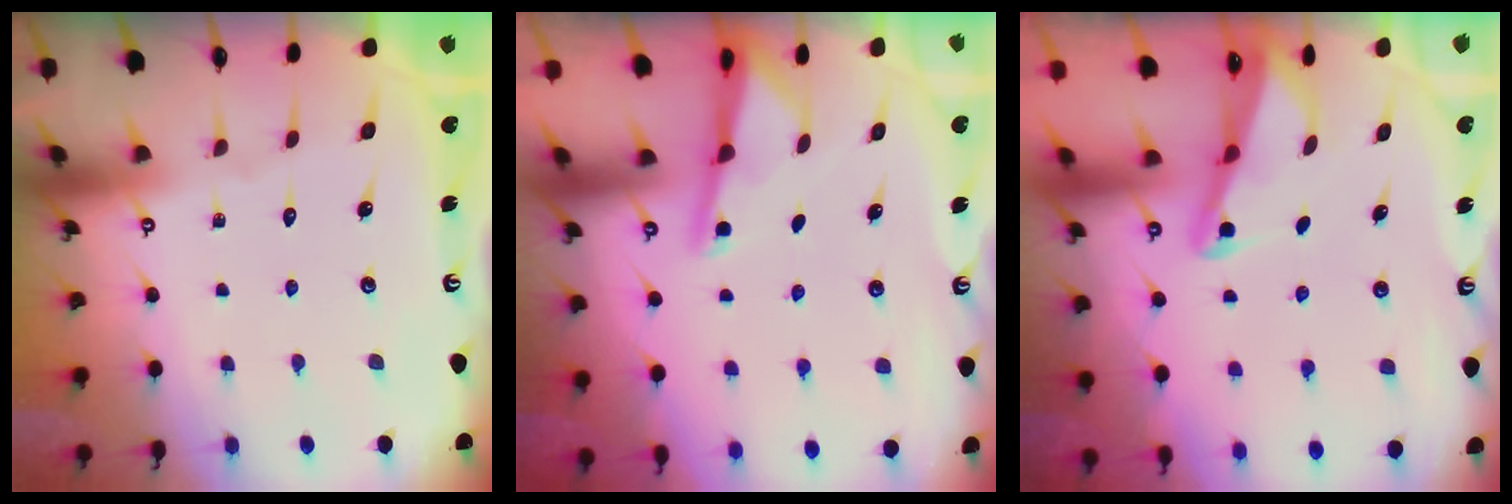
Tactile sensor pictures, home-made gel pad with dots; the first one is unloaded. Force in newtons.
{"total": 3.0, "press": 2.9, "slide": 0.6}
{"total": 2.2, "press": 2.2, "slide": 0.3}